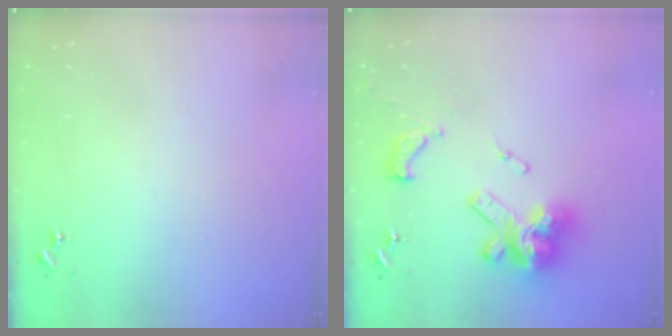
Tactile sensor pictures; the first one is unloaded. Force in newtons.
{"total": 20.1, "press": 20.0, "slide": 1.8}